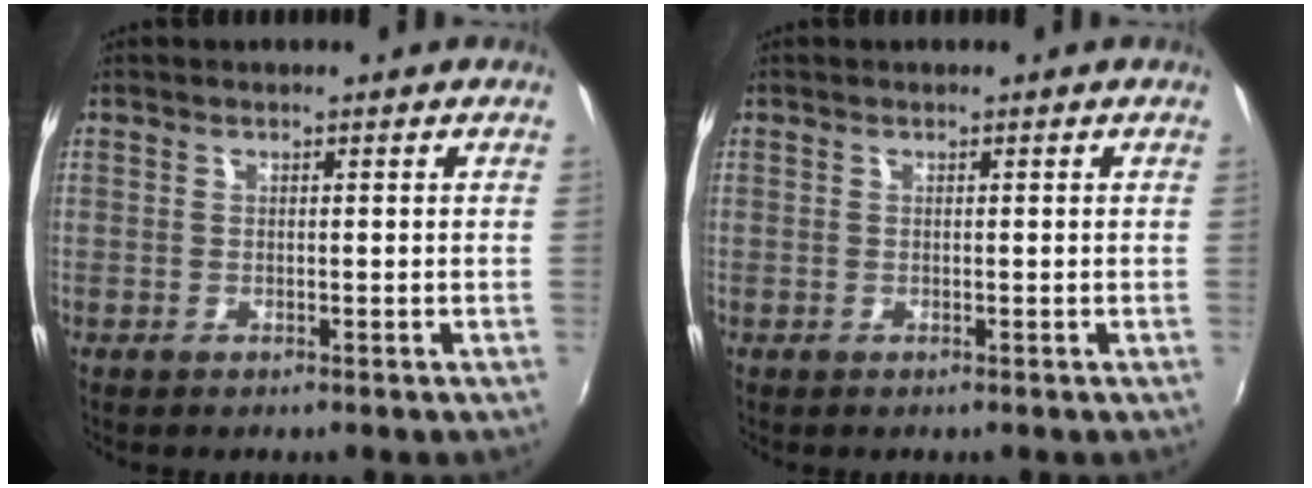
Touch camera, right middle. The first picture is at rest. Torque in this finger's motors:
{"motor_torque": [-0.01, -0.01, -0.01, 0.01]}